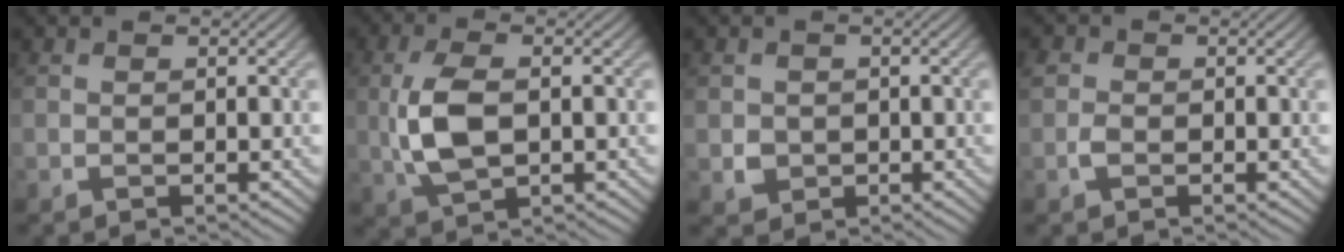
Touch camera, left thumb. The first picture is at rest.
{"total": 7.0, "force": [0.1, 3.6, 6.0], "torque": [-0.149, 0.004, 0.000]}
{"total": 2.2, "force": [-0.2, 2.1, 0.6], "torque": [-0.013, -0.004, -0.006]}
{"total": 1.7, "force": [-0.5, 1.4, 0.8], "torque": [-0.020, 0.005, -0.017]}